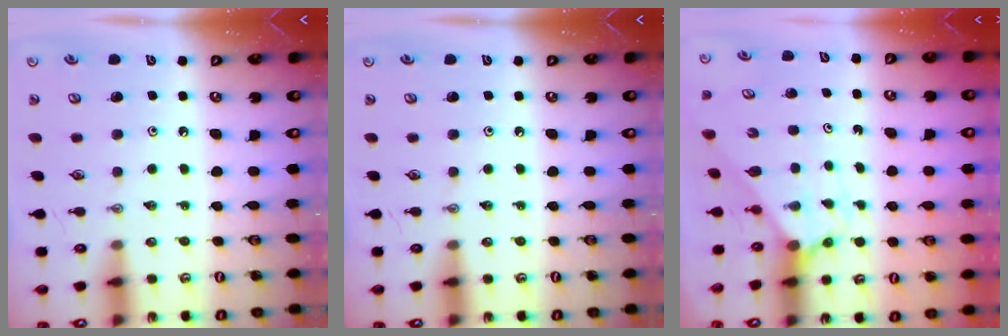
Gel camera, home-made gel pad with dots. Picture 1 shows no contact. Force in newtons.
{"total": 0.0}
{"total": 2.1, "press": 2.1, "slide": 0.2}